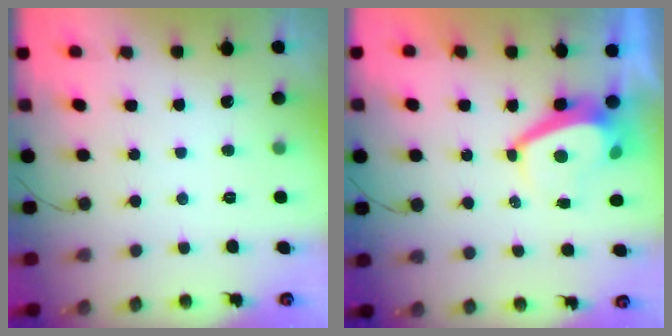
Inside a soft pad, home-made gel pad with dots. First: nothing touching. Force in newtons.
{"total": 4.3, "press": 4.3, "slide": 0.7}